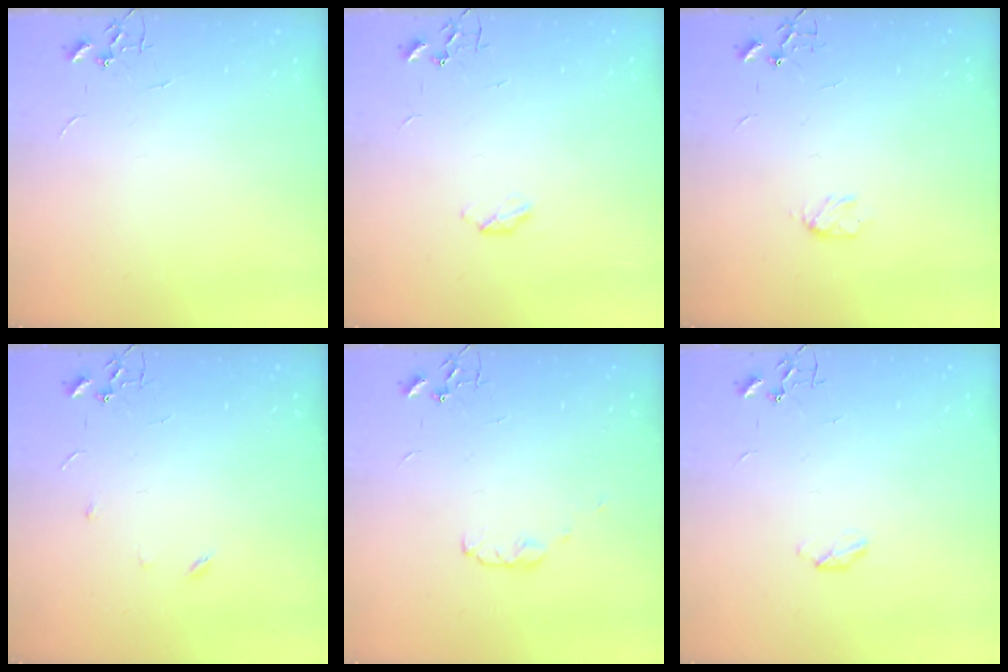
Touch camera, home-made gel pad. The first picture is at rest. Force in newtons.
{"total": 2.9, "press": 2.9, "slide": 0.5}
{"total": 3.9, "press": 3.8, "slide": 0.6}
{"total": 3.6, "press": 3.5, "slide": 0.7}
{"total": 4.0, "press": 4.0, "slide": 0.6}
{"total": 2.9, "press": 2.9, "slide": 0.5}